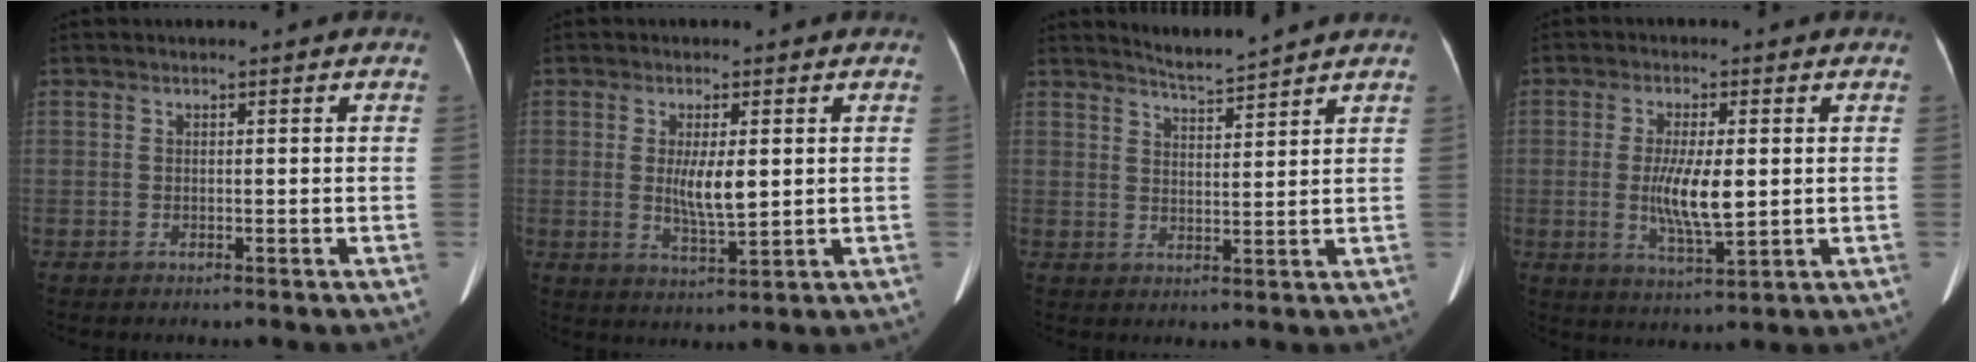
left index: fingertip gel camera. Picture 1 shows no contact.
{"total": 5.1, "force": [0.6, 1.1, 5.0], "torque": [-0.091, -0.009, 0.015]}
{"total": 4.1, "force": [4.0, -1.1, 0.4], "torque": [-0.015, -0.008, 0.072]}
{"total": 7.2, "force": [0.1, 1.5, 7.1], "torque": [-0.138, -0.015, 0.004]}